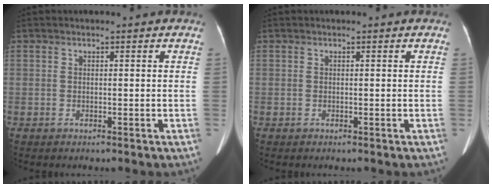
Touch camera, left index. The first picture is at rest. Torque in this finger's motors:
{"motor_torque": [0.00, 0.00, 0.00, 0.00]}